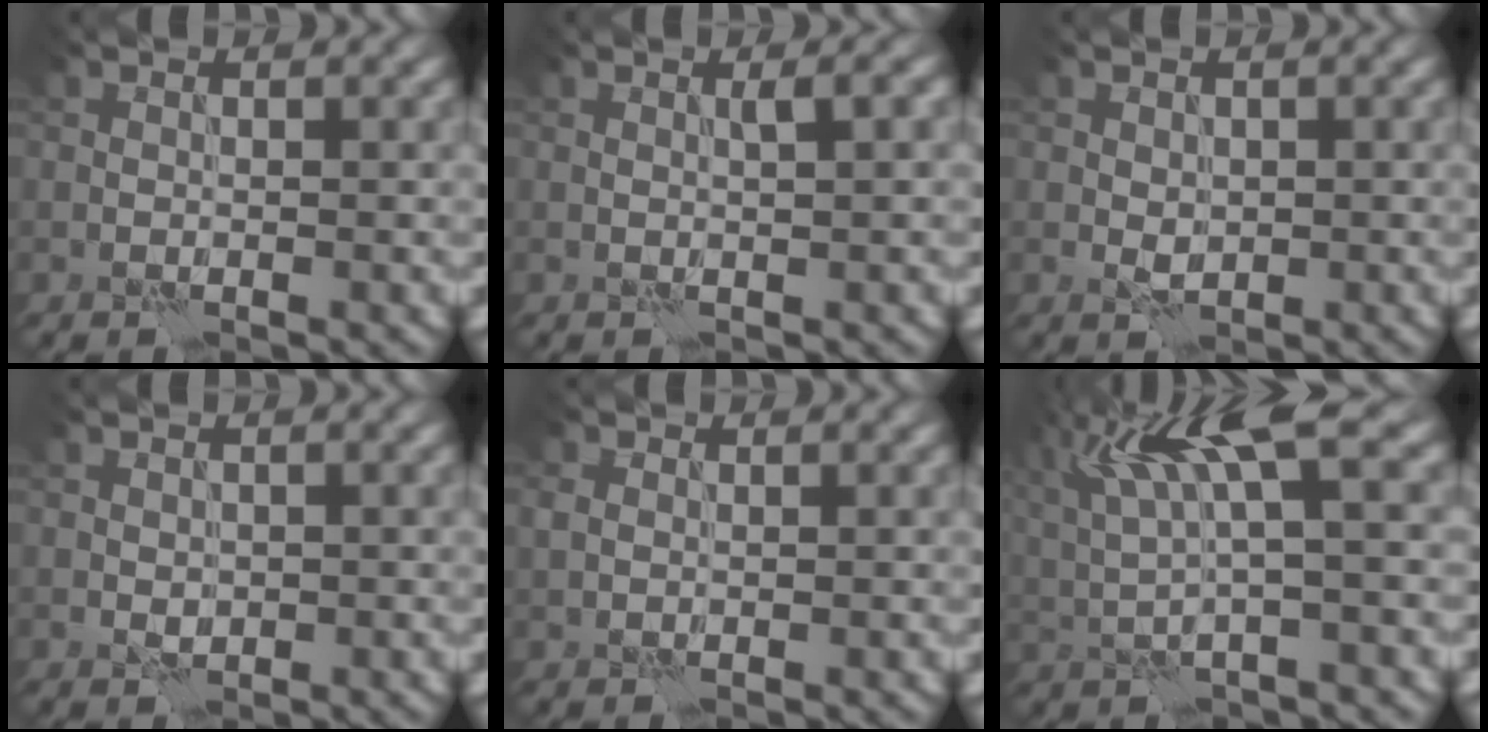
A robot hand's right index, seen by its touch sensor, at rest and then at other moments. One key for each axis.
{"total": 1.4, "fx": 0.4, "fy": -0.1, "fz": 1.4, "tx": -0.021, "ty": 0.005, "tz": 0.005}
{"total": 1.6, "fx": 0.0, "fy": 1.1, "fz": 1.1, "tx": -0.020, "ty": -0.002, "tz": 0.002}
{"total": 1.1, "fx": 0.0, "fy": 0.9, "fz": 0.6, "tx": -0.013, "ty": -0.002, "tz": 0.002}
{"total": 1.2, "fx": 0.1, "fy": 1.1, "fz": 0.5, "tx": -0.013, "ty": 0.001, "tz": 0.000}
{"total": 7.7, "fx": 2.9, "fy": 1.4, "fz": 7.0, "tx": -0.141, "ty": 0.013, "tz": 0.059}